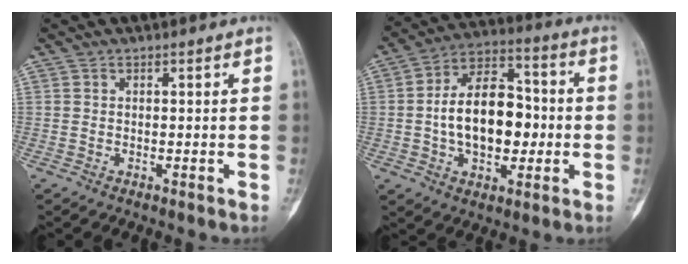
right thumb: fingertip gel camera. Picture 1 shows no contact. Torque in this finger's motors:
{"motor_torque": [1.53, 1.64, 1.14, 0.81, 0.14]}